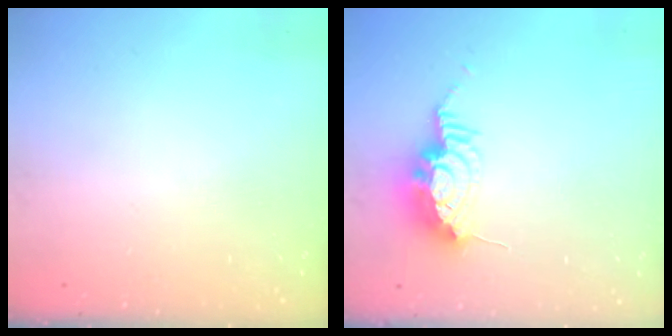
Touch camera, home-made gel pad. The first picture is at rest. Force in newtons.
{"total": 9.9, "press": 9.8, "slide": 0.9}